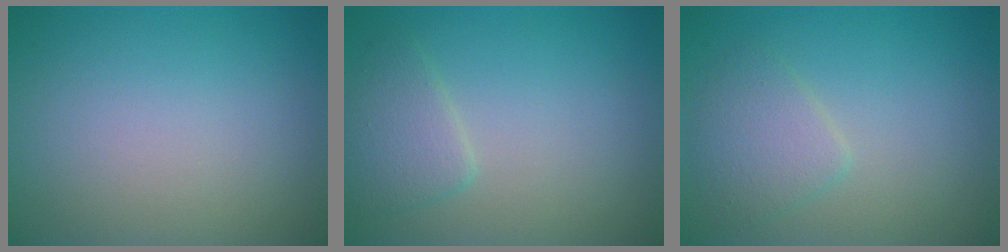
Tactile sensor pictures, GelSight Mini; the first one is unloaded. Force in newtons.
{"total": 2.4, "press": 2.4, "slide": 0.1}
{"total": 2.6, "press": 2.6, "slide": 0.1}